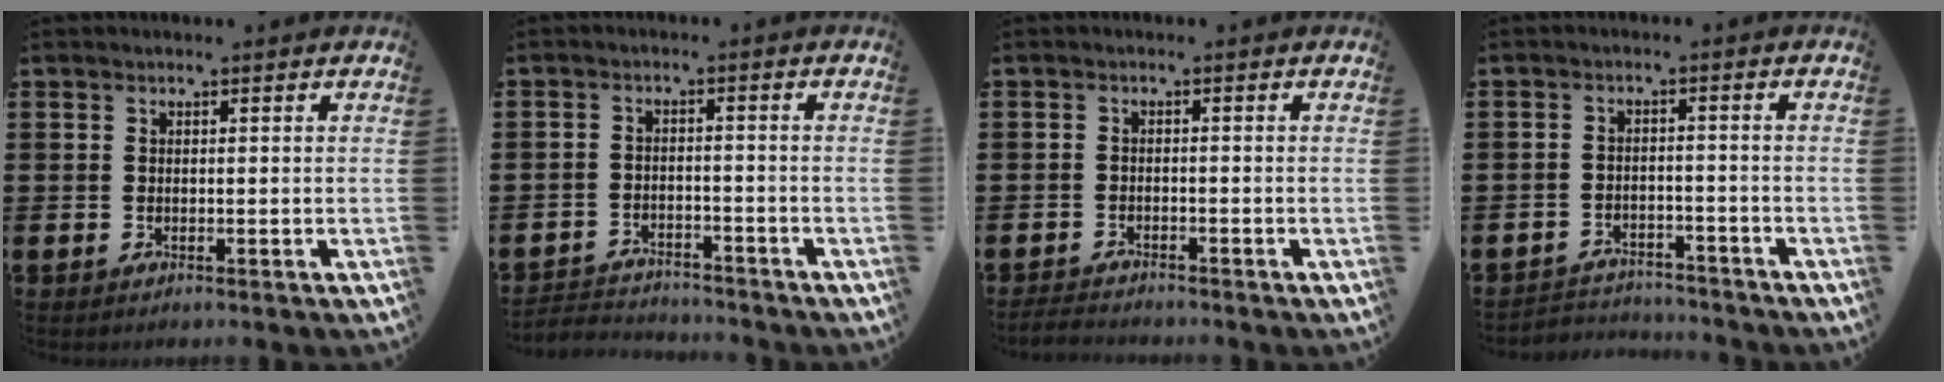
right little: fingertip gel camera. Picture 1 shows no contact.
{"total": 2.6, "force": [-2.6, 0.4, -0.2], "torque": [-0.004, 0.002, -0.057]}
{"total": 1.6, "force": [-1.6, 0.1, 0.2], "torque": [-0.006, 0.004, -0.034]}
{"total": 2.8, "force": [-2.8, 0.3, -0.2], "torque": [-0.004, 0.002, -0.062]}